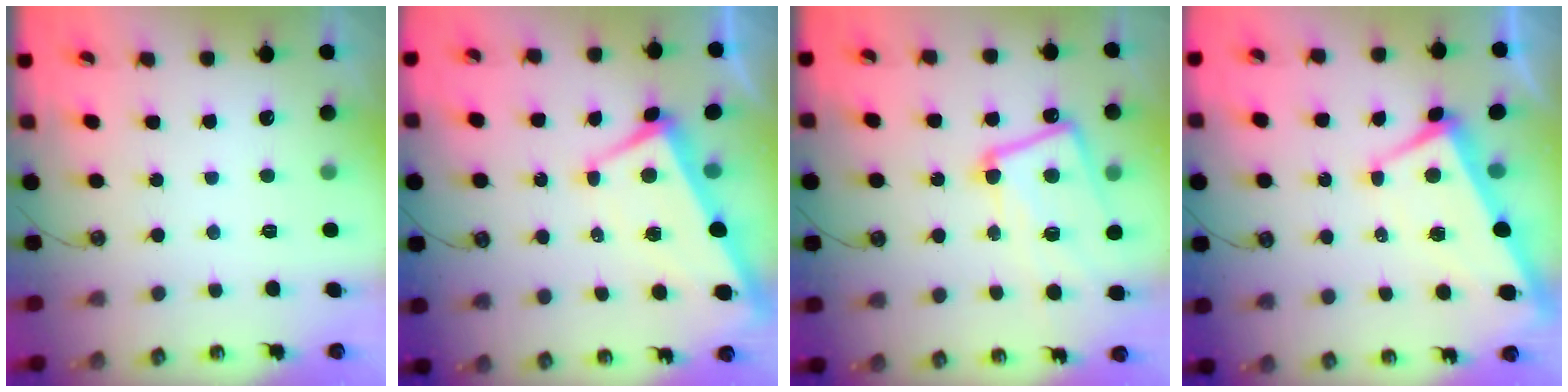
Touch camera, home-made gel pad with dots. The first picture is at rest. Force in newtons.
{"total": 1.9, "press": 1.7, "slide": 0.8}
{"total": 11.7, "press": 11.6, "slide": 1.8}
{"total": 1.9, "press": 1.7, "slide": 0.8}